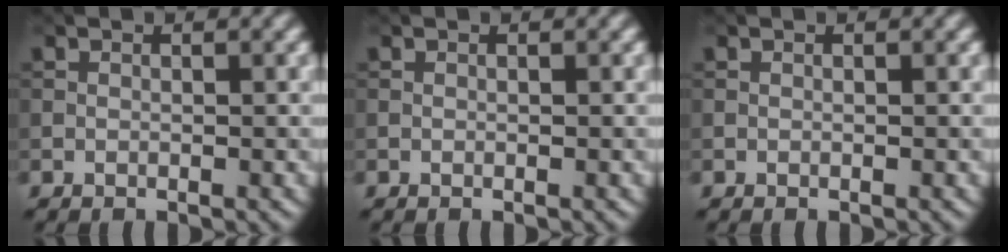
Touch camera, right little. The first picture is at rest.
{"total": 0.0}
{"total": 0.0}